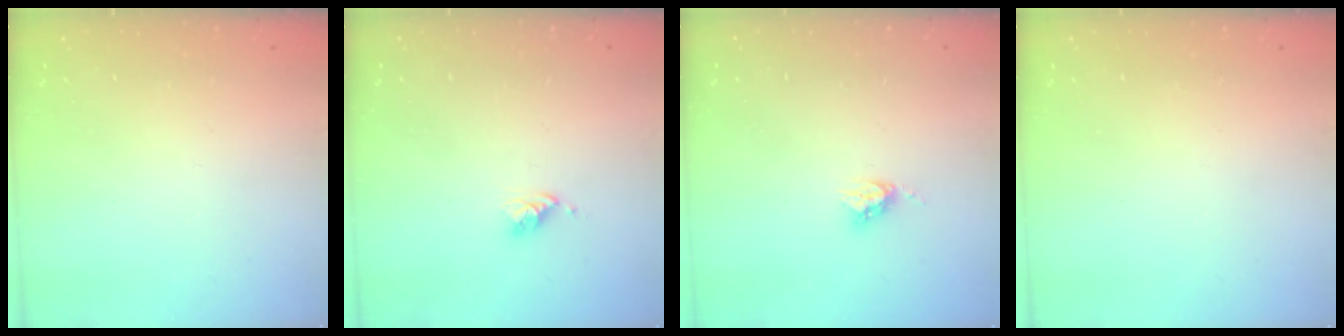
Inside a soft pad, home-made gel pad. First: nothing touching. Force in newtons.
{"total": 3.7, "press": 3.6, "slide": 0.5}
{"total": 4.0, "press": 4.0, "slide": 0.0}
{"total": 0.0}